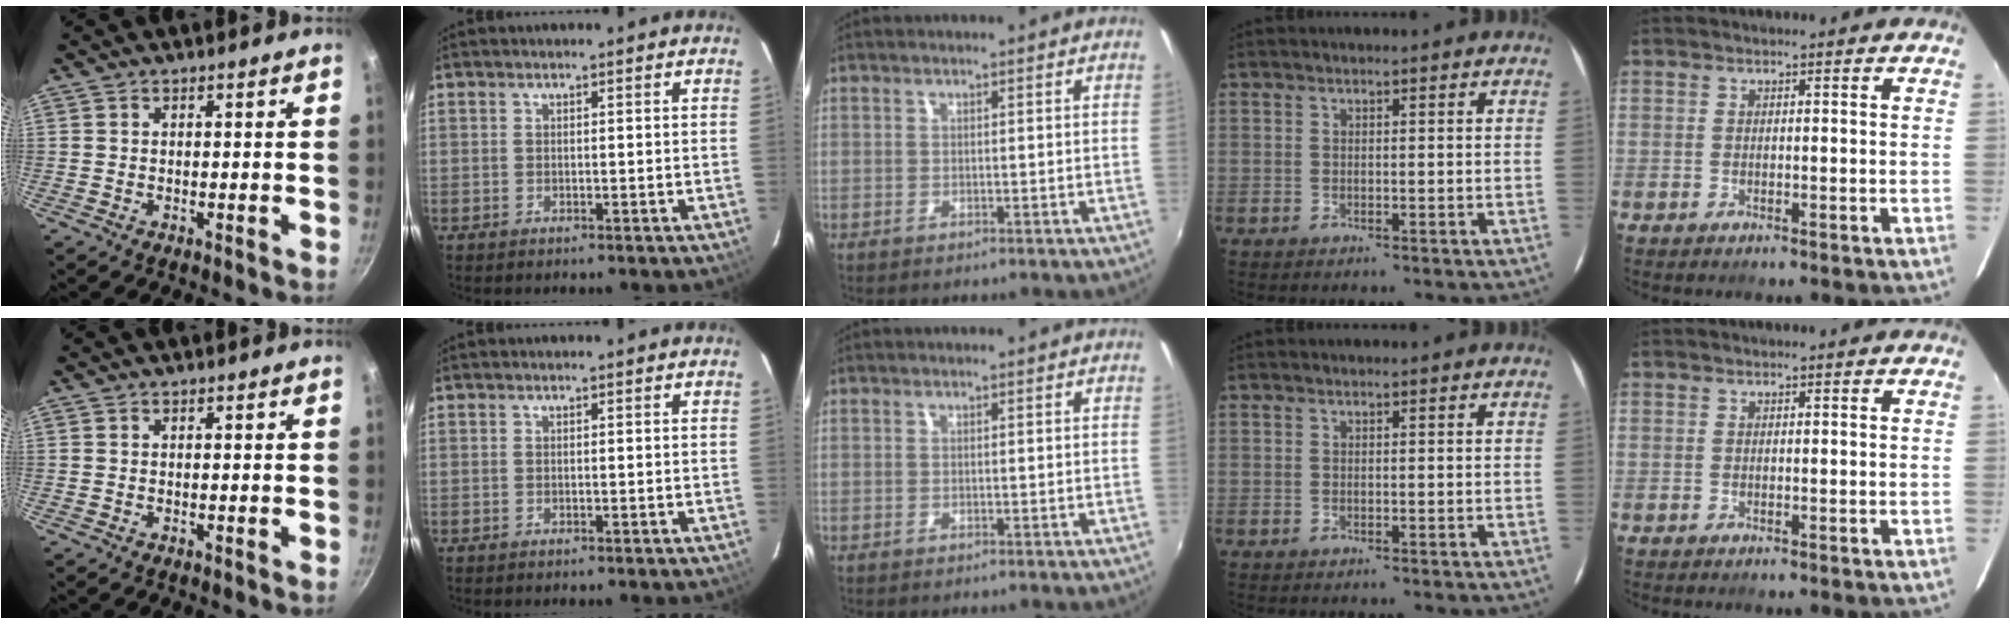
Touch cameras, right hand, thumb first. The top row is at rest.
{}